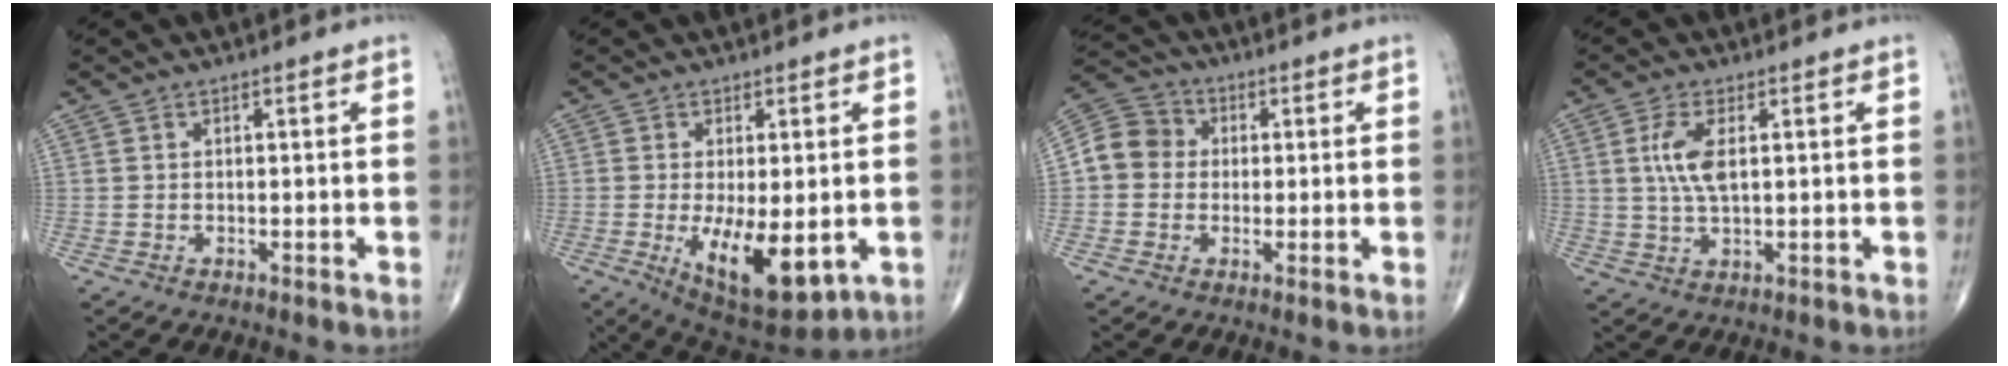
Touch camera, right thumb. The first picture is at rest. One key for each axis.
{"total": 12.8, "fx": -2.8, "fy": 5.4, "fz": 11.2, "tx": -0.170, "ty": -0.025, "tz": -0.026}
{"total": 7.7, "fx": 0.2, "fy": 7.0, "fz": 3.2, "tx": -0.044, "ty": 0.024, "tz": -0.011}
{"total": 6.0, "fx": 1.3, "fy": 2.3, "fz": 5.4, "tx": -0.122, "ty": -0.004, "tz": 0.026}